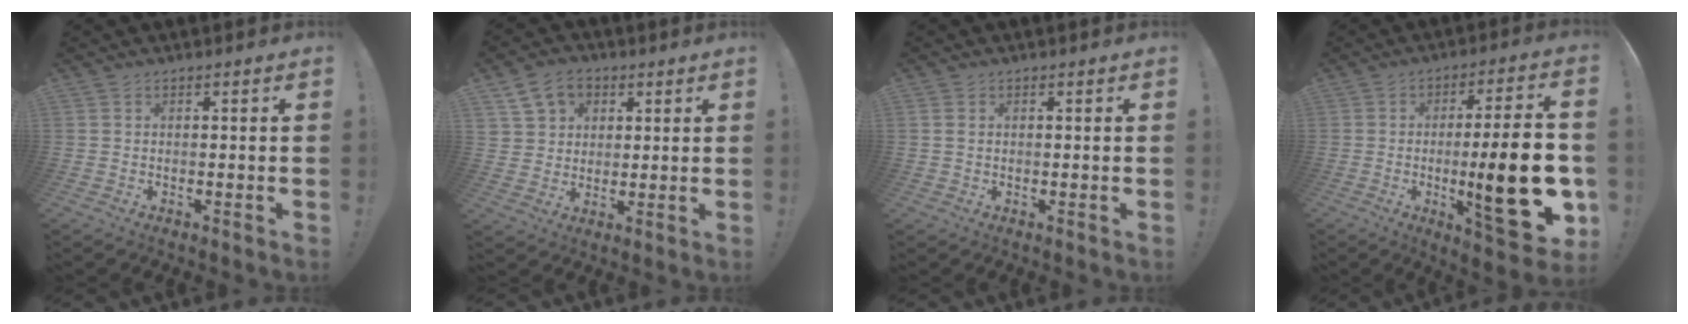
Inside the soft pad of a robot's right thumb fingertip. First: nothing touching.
{"total": 10.1, "force": [4.8, 8.0, 3.9], "torque": [-0.056, -0.014, 0.096]}
{"total": 1.3, "force": [0.4, 1.0, 0.8], "torque": [-0.016, 0.004, 0.009]}
{"total": 23.5, "force": [-3.7, 5.6, 22.5], "torque": [-0.342, -0.003, -0.051]}